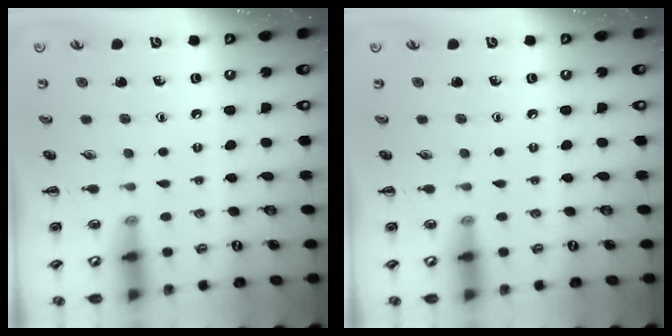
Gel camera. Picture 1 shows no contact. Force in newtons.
{"total": 0.0}